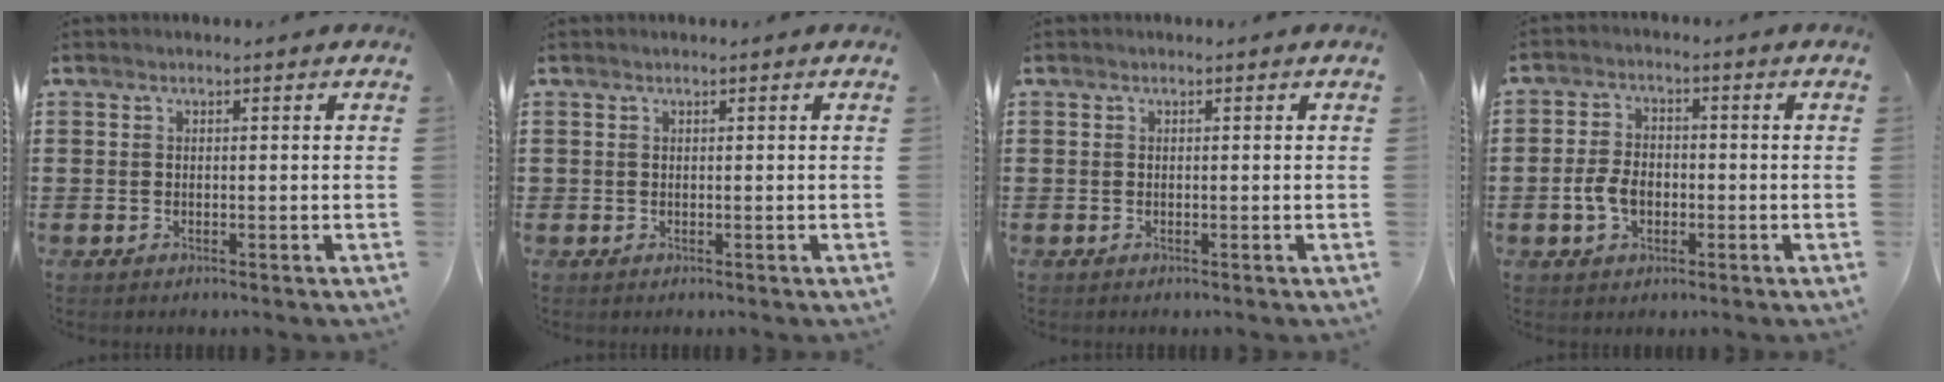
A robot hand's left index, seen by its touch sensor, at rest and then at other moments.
{"total": 0.0}
{"total": 0.0}
{"total": 4.9, "force": [-1.2, 3.2, 3.5], "torque": [-0.086, 0.001, -0.027]}